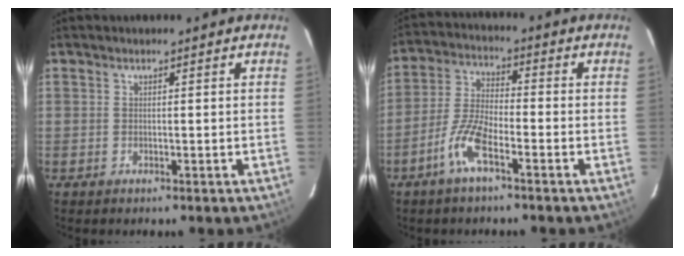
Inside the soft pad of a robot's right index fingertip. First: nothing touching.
{"total": 7.8, "force": [-4.6, 1.8, 6.0], "torque": [-0.134, 0.004, -0.095]}